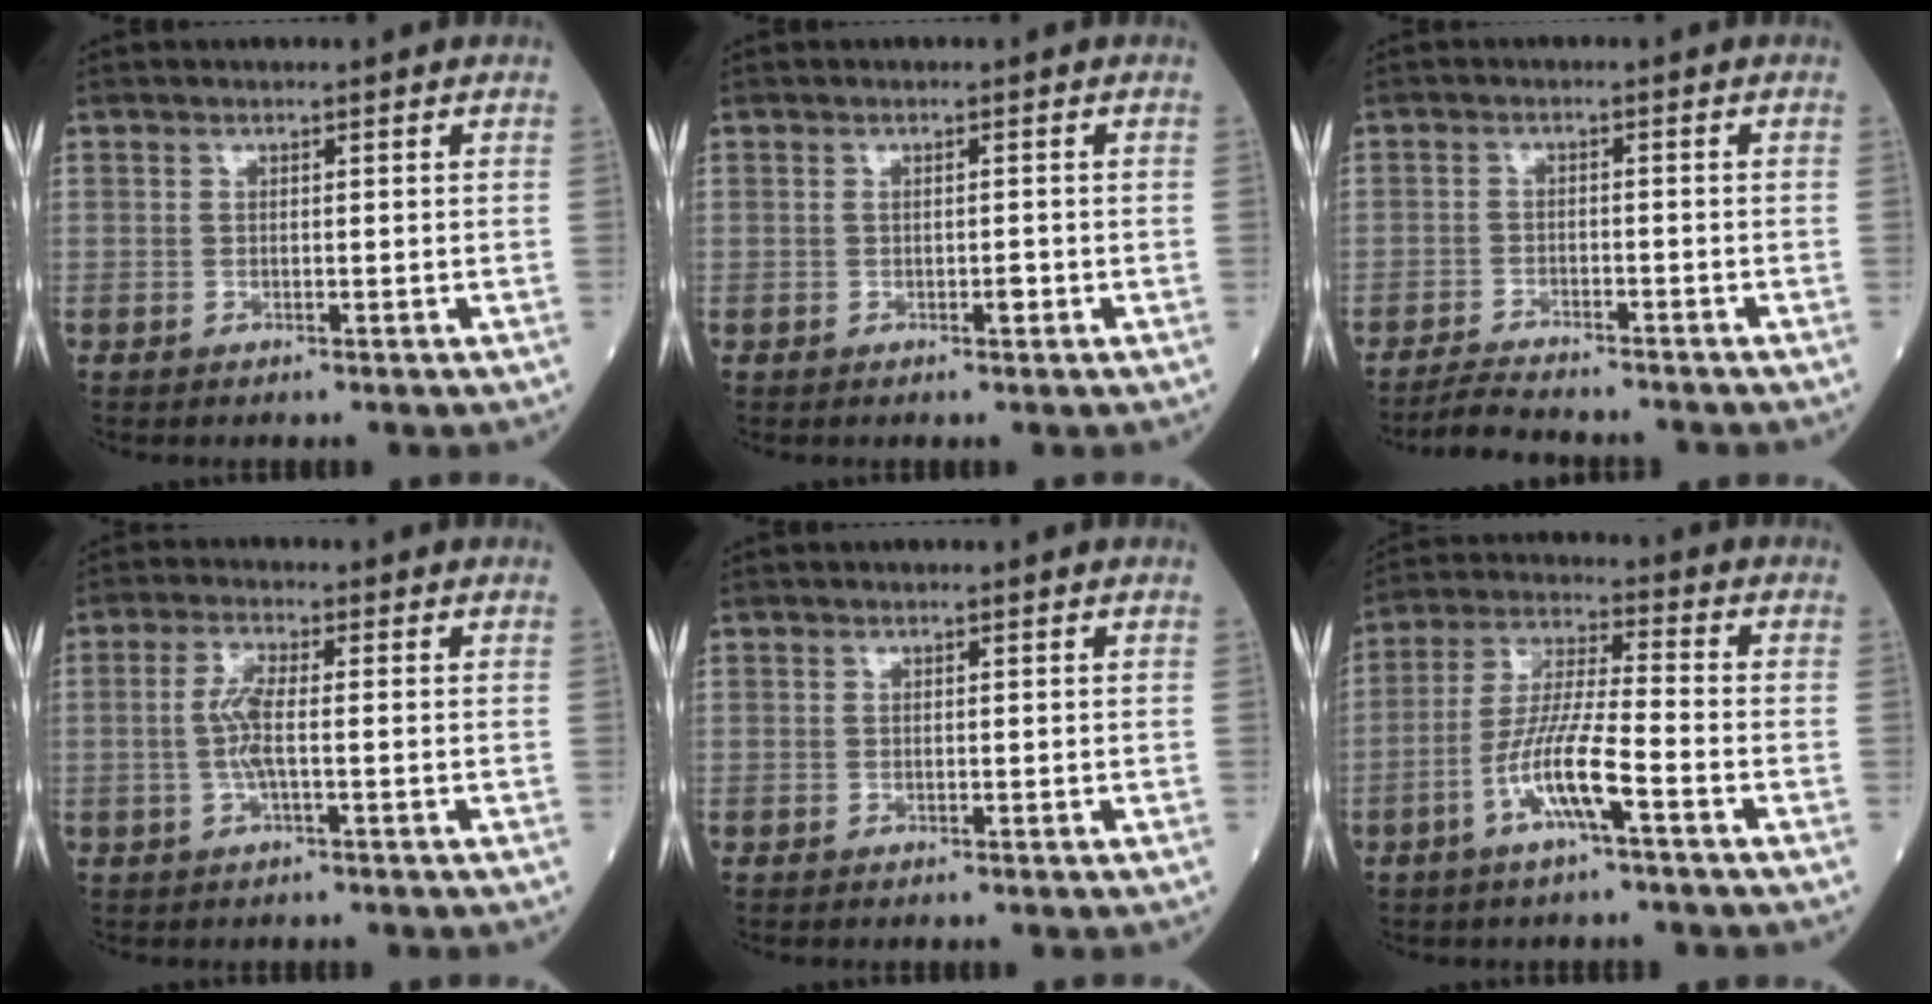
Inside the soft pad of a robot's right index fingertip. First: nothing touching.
{"total": 1.2, "force": [-0.3, 0.3, 1.2], "torque": [-0.021, -0.001, -0.004]}
{"total": 6.6, "force": [-6.2, 0.5, 2.1], "torque": [-0.035, -0.016, -0.102]}
{"total": 4.1, "force": [-0.3, 0.4, 4.1], "torque": [-0.093, 0.000, -0.009]}
{"total": 0.0}
{"total": 9.5, "force": [-4.1, 0.5, 8.6], "torque": [-0.174, 0.000, -0.082]}